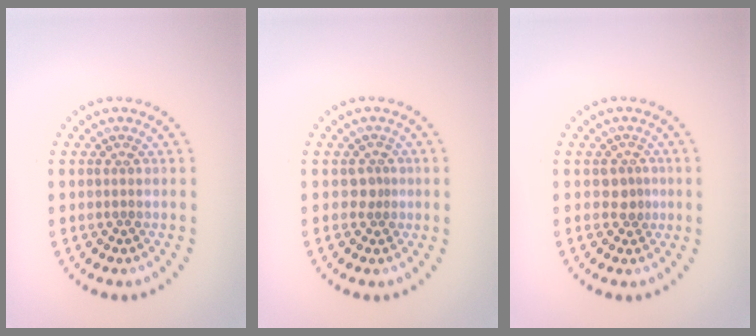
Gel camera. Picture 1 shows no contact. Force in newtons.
{"total": 1.1, "press": 0.8, "slide": 0.8}
{"total": 1.6, "press": 1.3, "slide": 1.0}